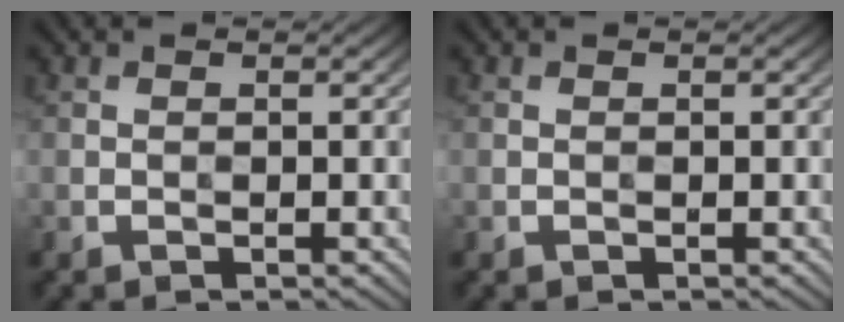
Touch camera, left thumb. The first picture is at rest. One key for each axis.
{"total": 0.0}